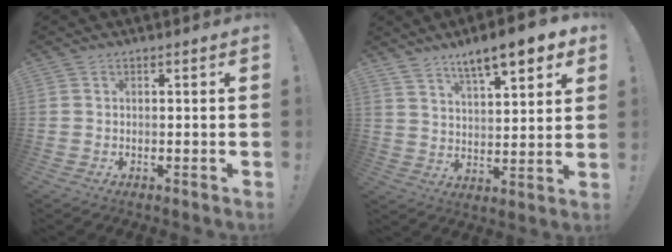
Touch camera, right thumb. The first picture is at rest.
{"total": 11.1, "force": [8.1, 2.9, 7.1], "torque": [-0.109, -0.050, 0.136]}